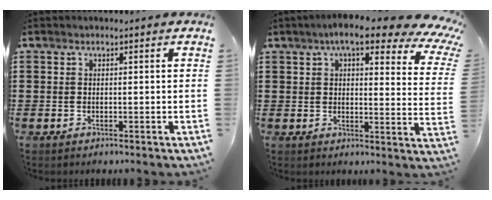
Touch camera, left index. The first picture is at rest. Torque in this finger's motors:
{"motor_torque": [1.24, -0.90, 0.81, 0.21]}